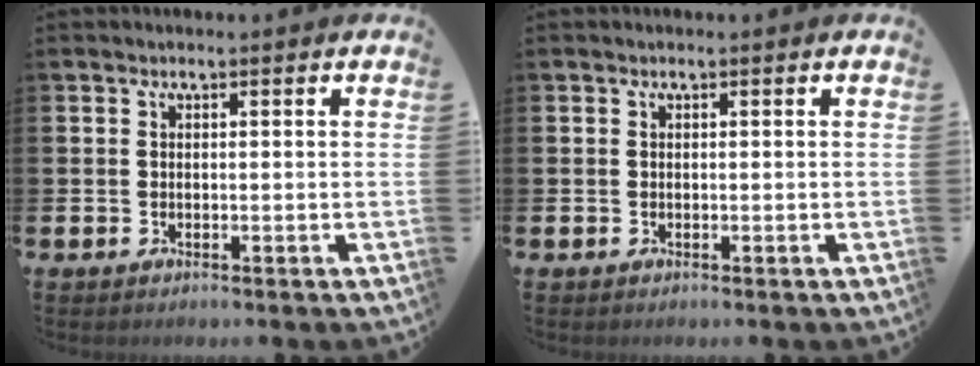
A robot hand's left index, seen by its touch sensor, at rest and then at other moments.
{"total": 0.0}